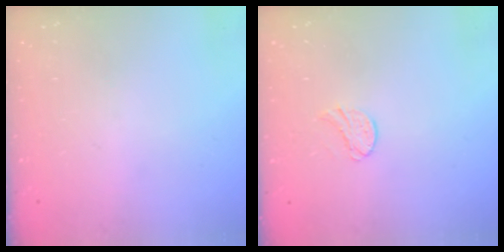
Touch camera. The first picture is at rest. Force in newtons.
{"total": 6.6, "press": 6.6, "slide": 0.5}